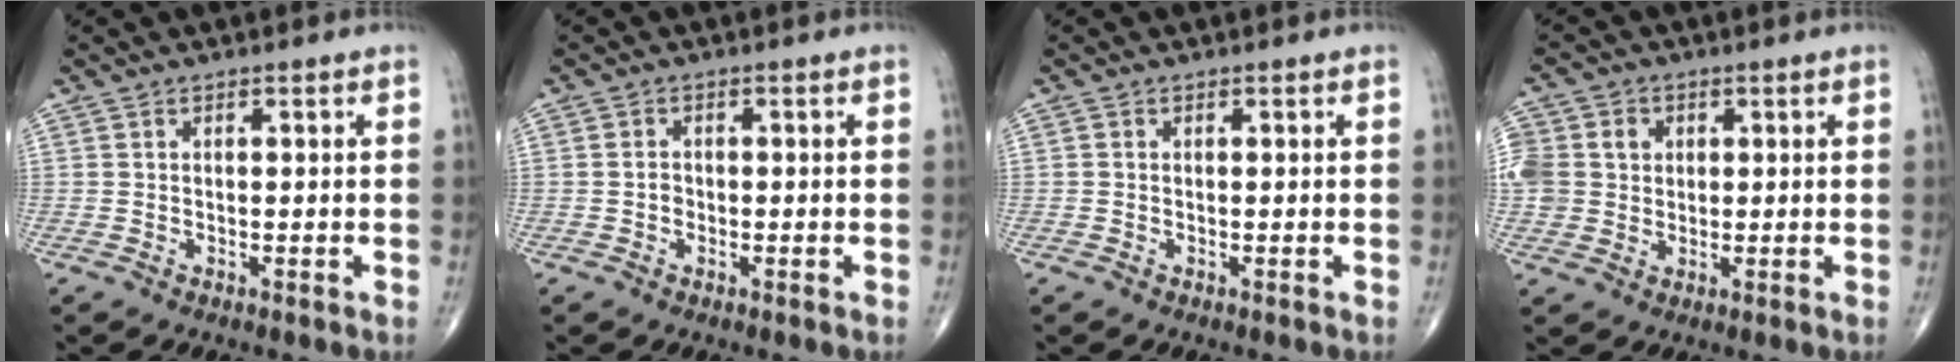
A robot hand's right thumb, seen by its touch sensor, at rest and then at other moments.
{"total": 1.4, "force": [-0.4, 1.2, 0.6], "torque": [-0.001, 0.007, -0.008]}
{"total": 0.0}
{"total": 12.0, "force": [2.1, 10.6, 5.1], "torque": [-0.129, 0.025, 0.045]}